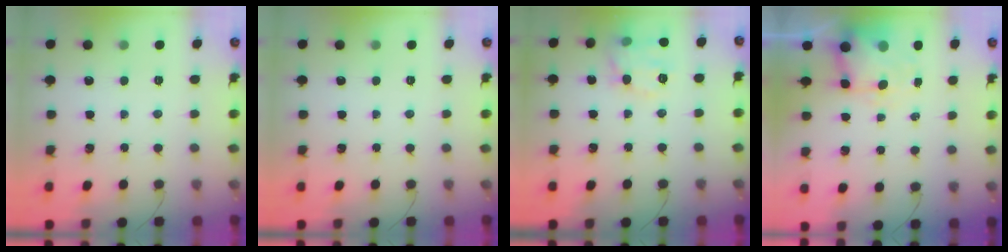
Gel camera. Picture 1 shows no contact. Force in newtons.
{"total": 0.0}
{"total": 11.8, "press": 11.8, "slide": 0.6}
{"total": 6.0, "press": 5.8, "slide": 1.2}